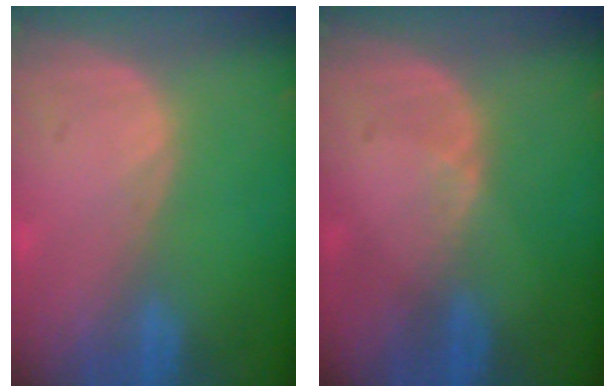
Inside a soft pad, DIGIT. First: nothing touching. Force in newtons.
{"total": 1.4, "press": 0.9, "slide": 1.1}